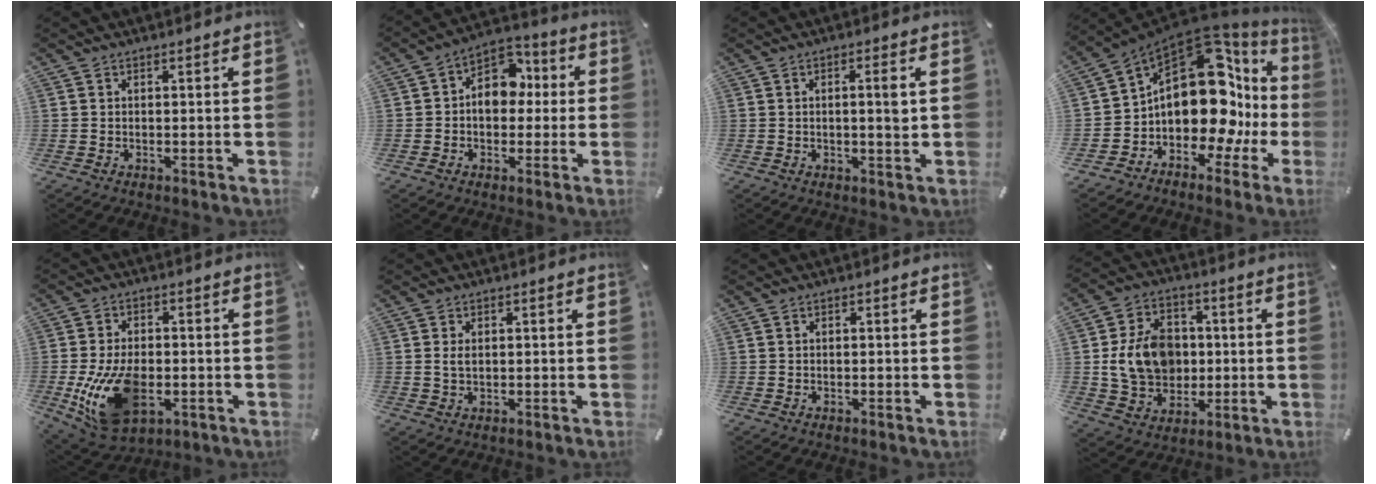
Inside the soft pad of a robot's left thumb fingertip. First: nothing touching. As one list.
[{"total": 9.1, "force": [-0.4, 7.6, 5.1], "torque": [-0.077, 0.003, -0.012]}, {"total": 4.1, "force": [0.3, 0.5, 4.0], "torque": [-0.067, -0.005, 0.001]}, {"total": 18.9, "force": [3.3, 12.0, 14.2], "torque": [-0.253, -0.057, 0.059]}, {"total": 16.3, "force": [-3.5, 10.4, 12.1], "torque": [-0.243, -0.004, -0.057]}, {"total": 1.8, "force": [0.3, 1.2, 1.3], "torque": [-0.029, 0.005, 0.005]}, {"total": 0.0}, {"total": 14.0, "force": [0.0, 11.6, 7.9], "torque": [-0.164, 0.019, 0.005]}]